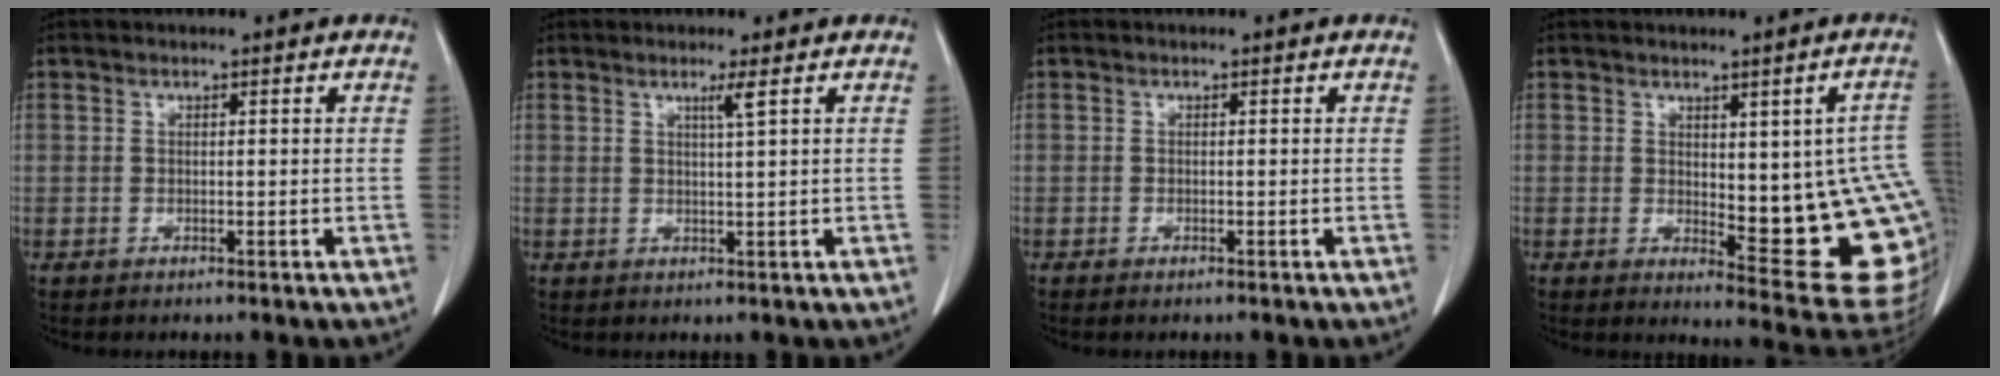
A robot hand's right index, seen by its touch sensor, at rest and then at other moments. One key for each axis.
{"total": 1.7, "fx": 0.9, "fy": -0.6, "fz": 1.3, "tx": -0.030, "ty": -0.006, "tz": 0.019}
{"total": 0.6, "fx": -0.5, "fy": 0.1, "fz": 0.4, "tx": -0.011, "ty": -0.002, "tz": -0.006}
{"total": 16.7, "fx": 0.2, "fy": 4.2, "fz": 16.2, "tx": -0.145, "ty": -0.004, "tz": 0.018}